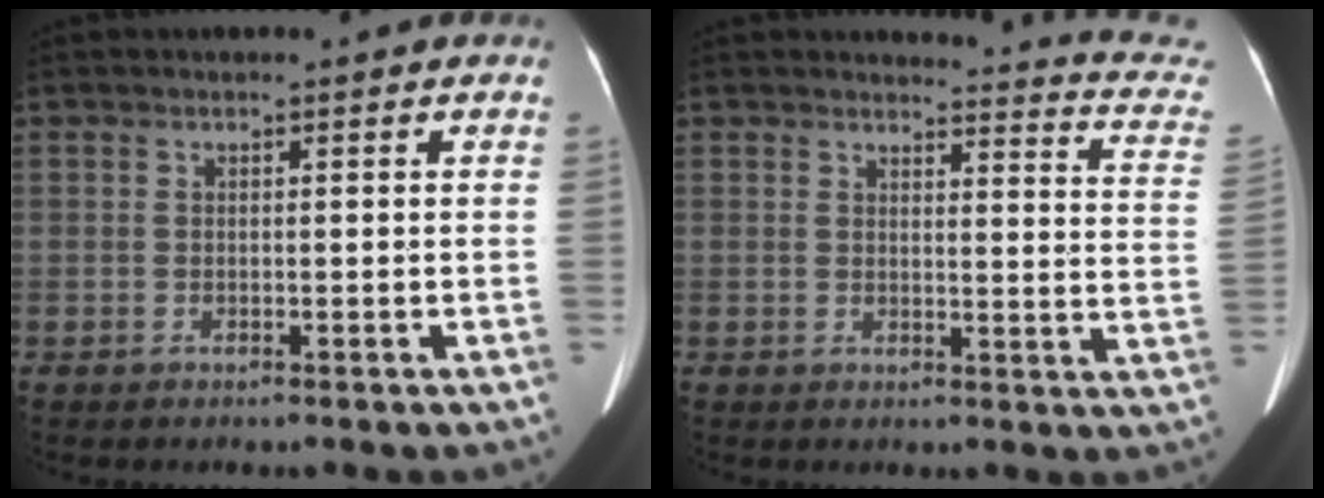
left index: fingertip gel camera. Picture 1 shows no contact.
{"total": 14.2, "force": [13.9, 1.6, 2.4], "torque": [0.008, -0.098, 0.108]}